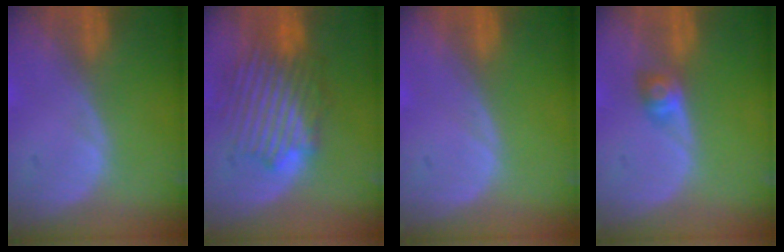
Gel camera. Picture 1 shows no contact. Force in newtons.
{"total": 8.6, "press": 8.5, "slide": 1.6}
{"total": 0.0}
{"total": 2.8, "press": 2.5, "slide": 1.3}